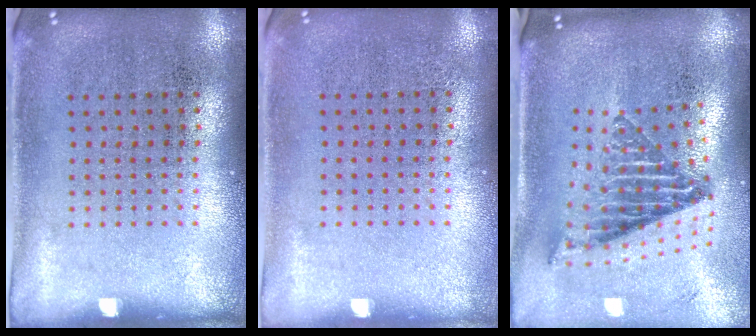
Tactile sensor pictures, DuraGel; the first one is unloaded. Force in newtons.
{"total": 0.0}
{"total": 2.1, "press": 1.5, "slide": 1.6}